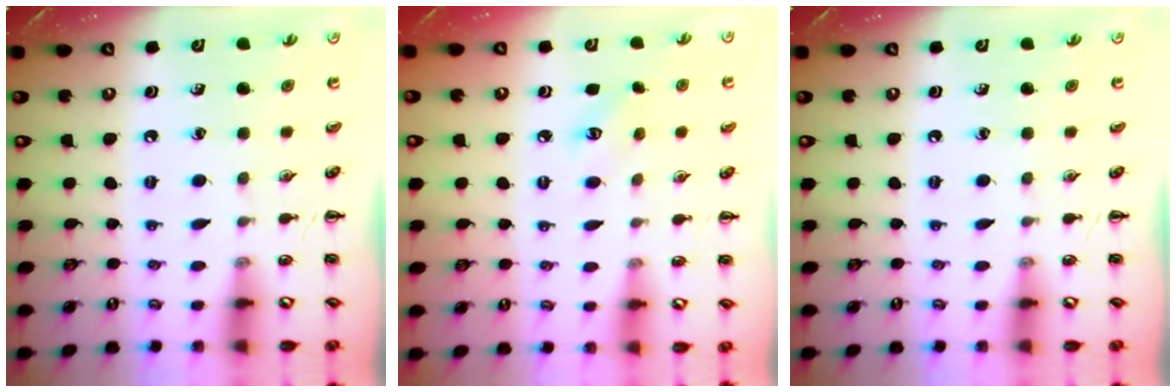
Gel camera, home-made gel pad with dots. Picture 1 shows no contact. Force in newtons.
{"total": 4.7, "press": 4.5, "slide": 1.2}
{"total": 0.0}